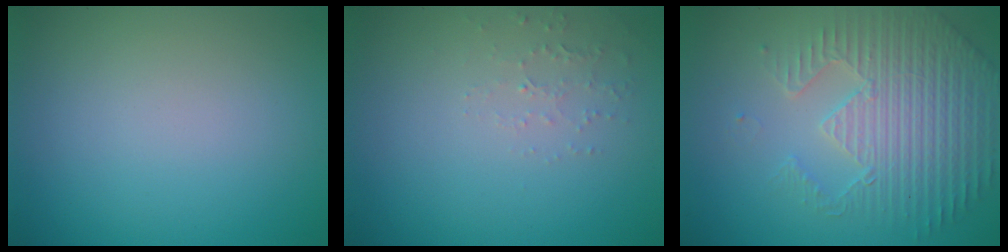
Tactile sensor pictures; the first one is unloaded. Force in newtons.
{"total": 1.3, "press": 1.3, "slide": 0.4}
{"total": 4.8, "press": 4.4, "slide": 1.9}